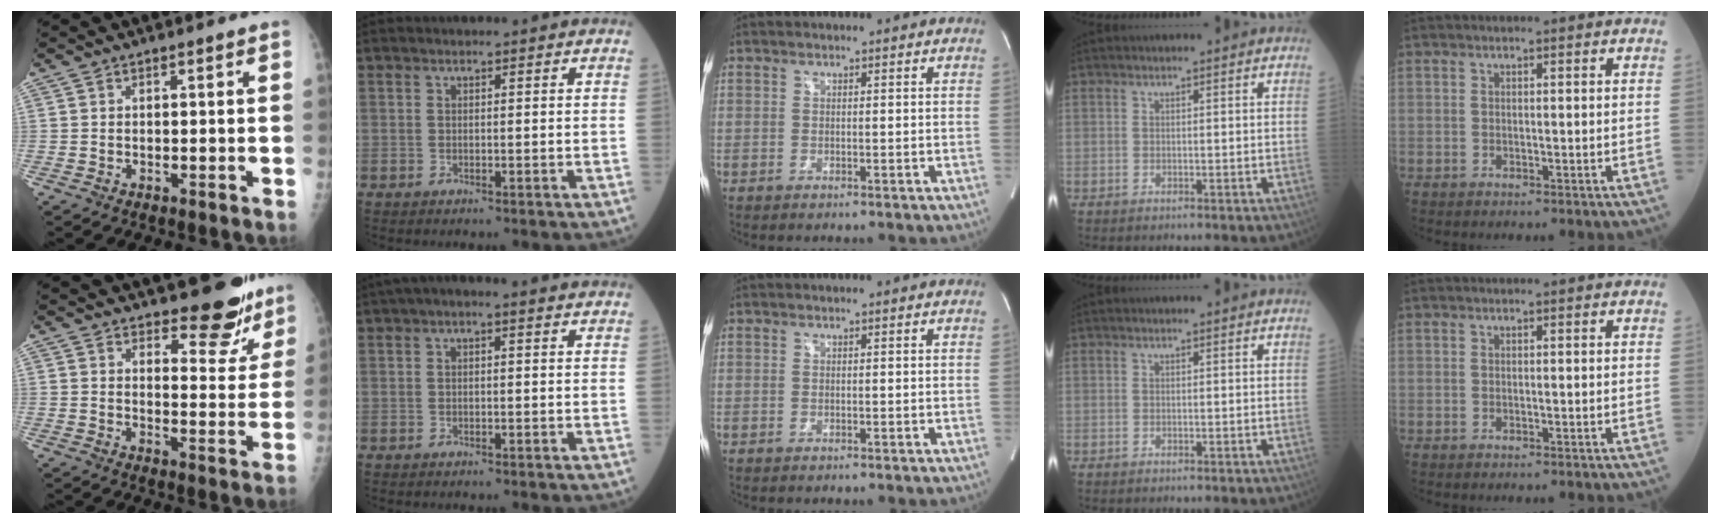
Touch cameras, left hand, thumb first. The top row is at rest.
{"thumb": {"total": 10.2, "force": [8.4, 3.9, 4.3], "torque": [-0.019, -0.068, 0.108]}, "index": {"total": 3.2, "force": [1.8, 0.8, 2.5], "torque": [-0.044, 0.026, 0.023]}}